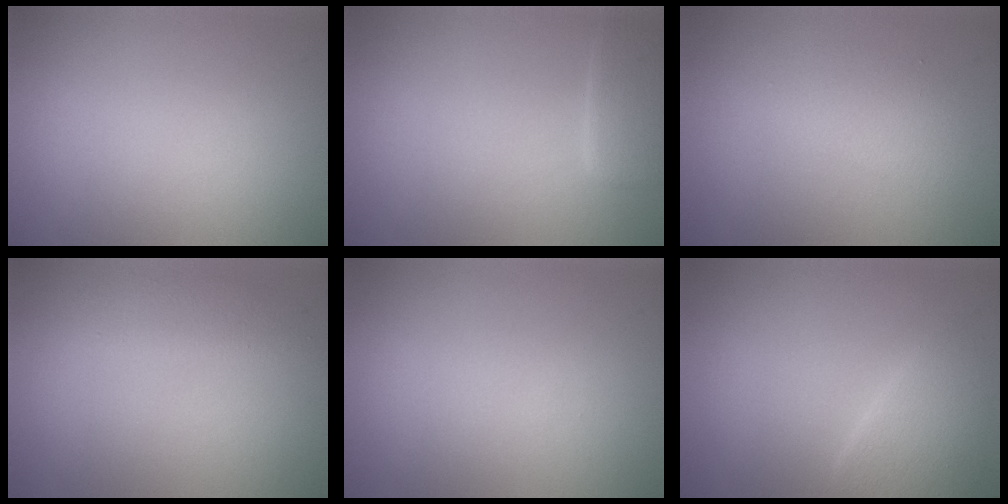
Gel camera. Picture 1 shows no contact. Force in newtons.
{"total": 2.5, "press": 2.5, "slide": 0.2}
{"total": 2.1, "press": 2.1, "slide": 0.1}
{"total": 1.7, "press": 1.7, "slide": 0.1}
{"total": 0.0}
{"total": 2.6, "press": 2.6, "slide": 0.0}